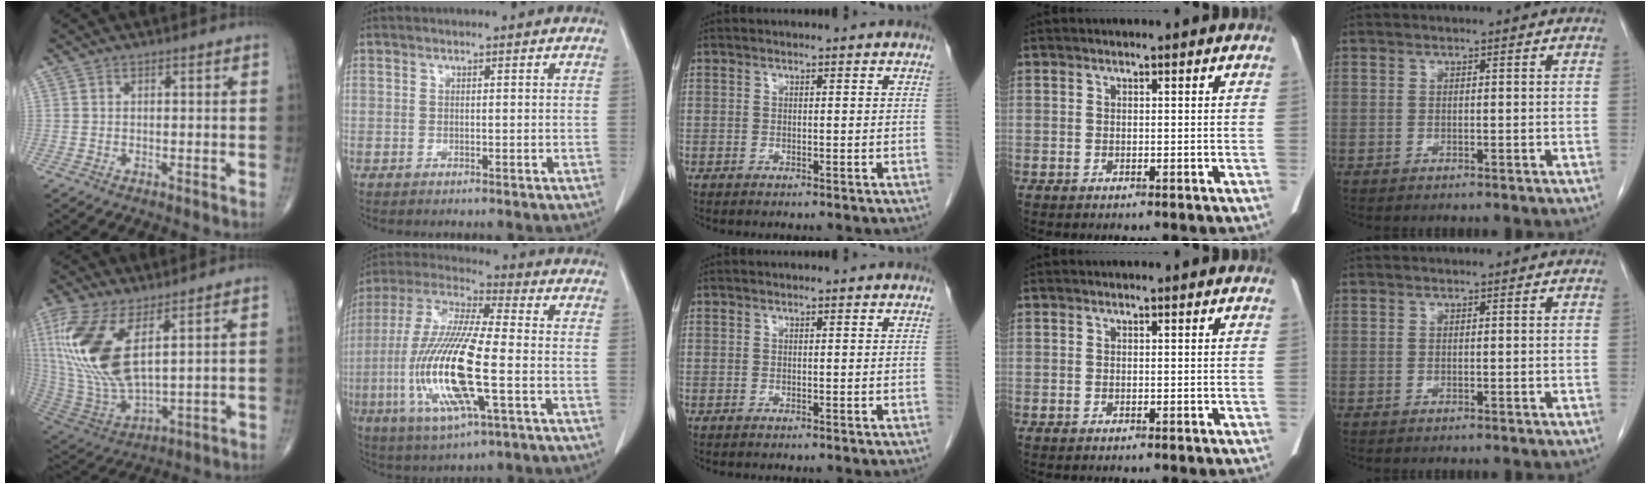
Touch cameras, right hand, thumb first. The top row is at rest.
{"thumb": {"total": 19.2, "force": [6.5, 7.8, 16.3], "torque": [-0.366, -0.033, 0.138]}, "index": {"total": 17.9, "force": [-3.8, 2.5, 17.3], "torque": [-0.370, -0.015, -0.070]}}